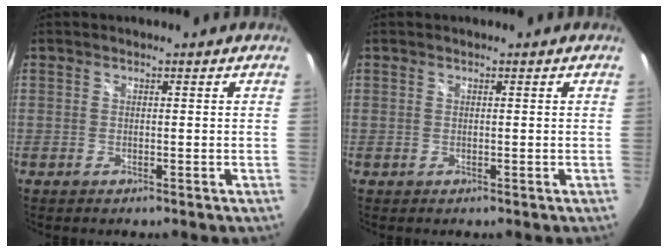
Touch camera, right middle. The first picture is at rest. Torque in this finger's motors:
{"motor_torque": [-0.05, -0.08, -0.01, 0.00]}